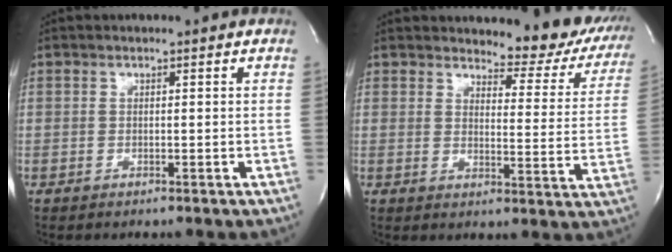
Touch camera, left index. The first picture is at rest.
{"total": 12.4, "force": [11.3, 3.7, 3.2], "torque": [-0.010, -0.043, 0.107]}